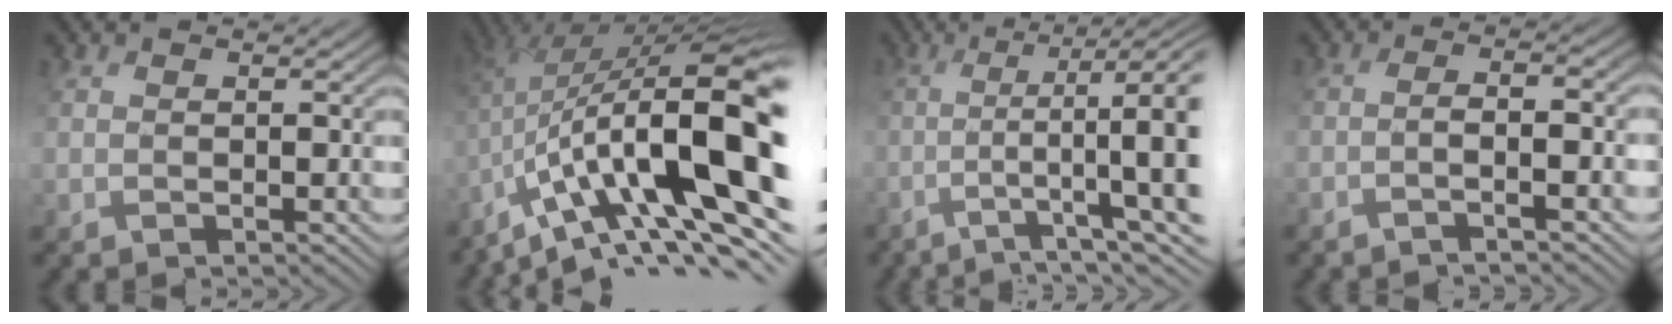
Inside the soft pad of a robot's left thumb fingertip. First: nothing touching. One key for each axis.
{"total": 18.8, "fx": -4.2, "fy": 6.5, "fz": 17.1, "tx": -0.265, "ty": -0.004, "tz": -0.072}
{"total": 10.1, "fx": -2.0, "fy": 3.2, "fz": 9.4, "tx": -0.161, "ty": -0.012, "tz": -0.016}
{"total": 4.8, "fx": -2.1, "fy": 1.1, "fz": 4.1, "tx": -0.054, "ty": -0.004, "tz": -0.041}